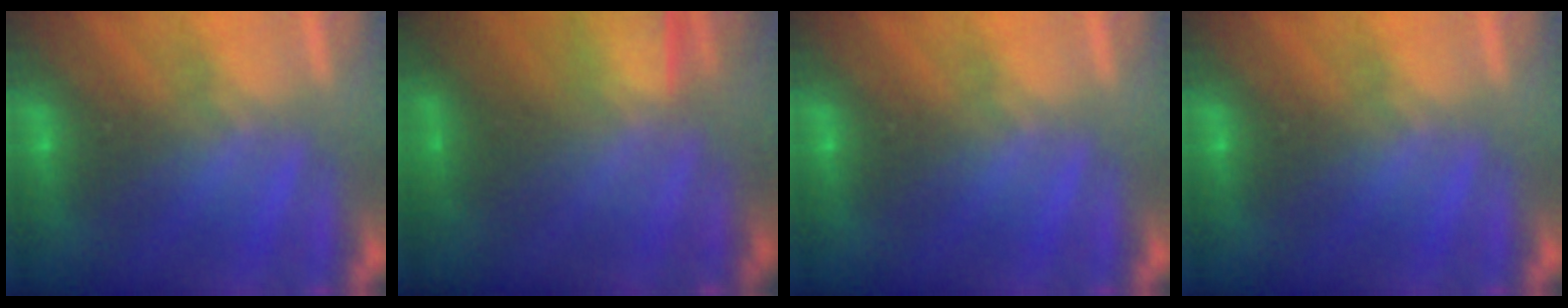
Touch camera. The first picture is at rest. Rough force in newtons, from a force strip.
{"total": 1.4}
{"total": 0.0}
{"total": 0.0}